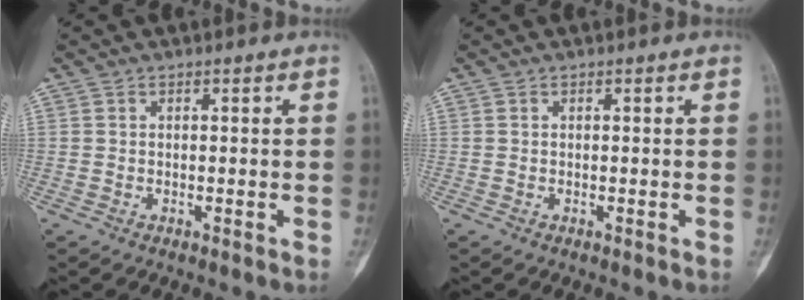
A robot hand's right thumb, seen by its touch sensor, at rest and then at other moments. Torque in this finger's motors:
{"motor_torque": [0.00, 0.00, 0.00, -0.01, 0.00]}